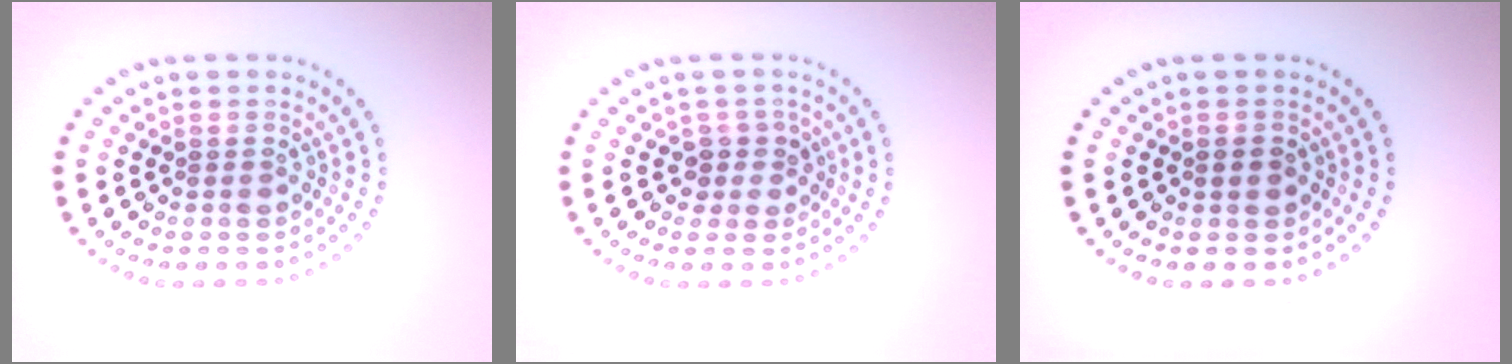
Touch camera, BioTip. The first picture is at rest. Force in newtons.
{"total": 1.9, "press": 1.5, "slide": 1.1}
{"total": 0.7, "press": 0.7, "slide": 0.1}